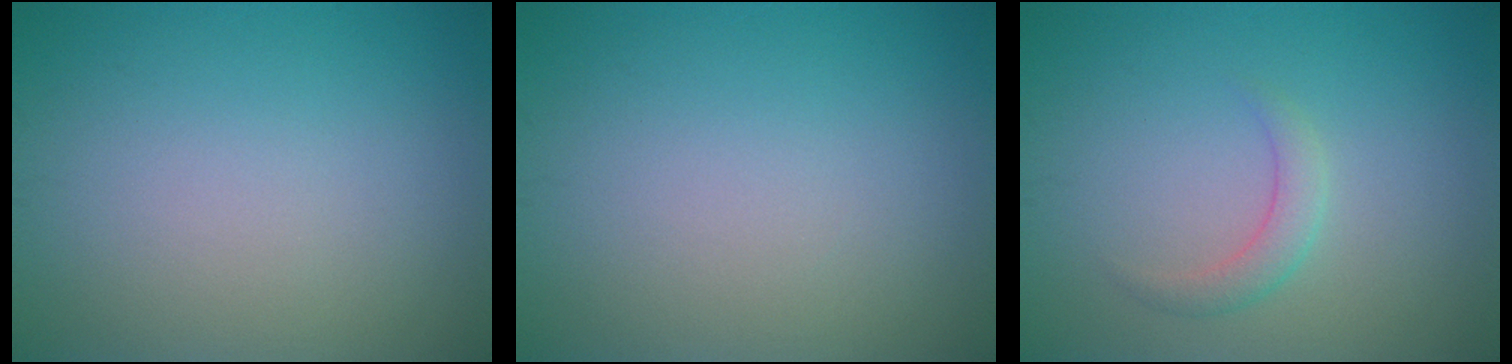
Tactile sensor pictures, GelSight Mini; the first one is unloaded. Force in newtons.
{"total": 0.0}
{"total": 1.7, "press": 1.7, "slide": 0.0}